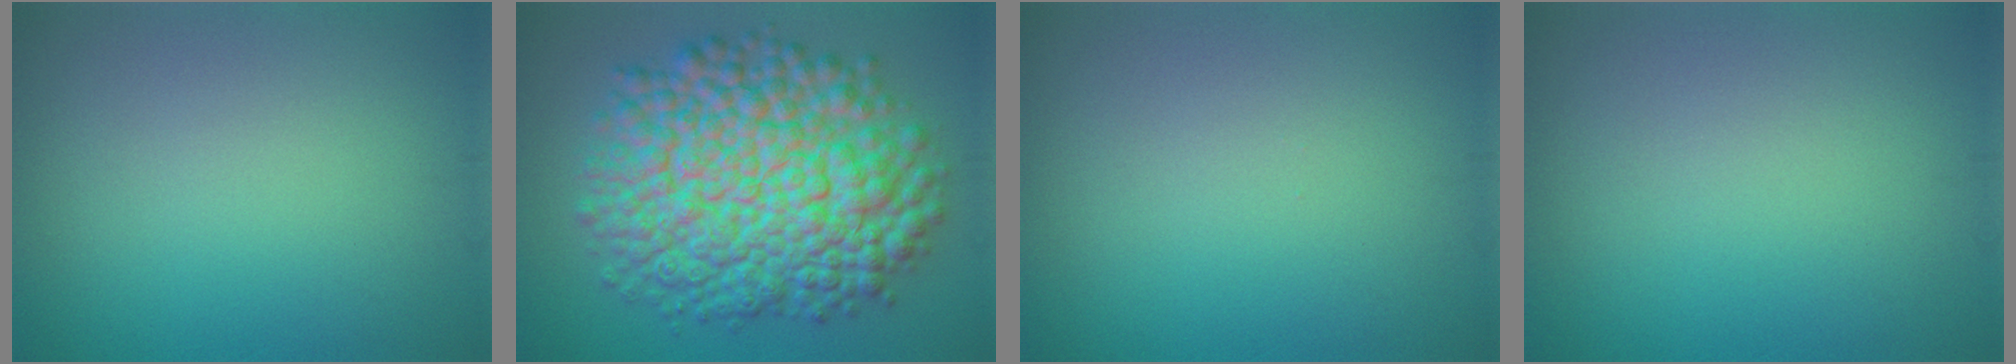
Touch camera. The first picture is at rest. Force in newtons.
{"total": 12.8, "press": 12.8, "slide": 0.3}
{"total": 0.0}
{"total": 0.0}